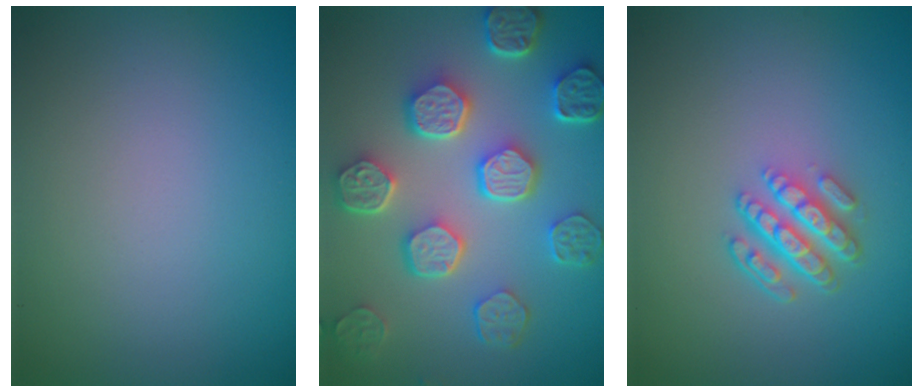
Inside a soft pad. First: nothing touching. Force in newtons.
{"total": 7.6, "press": 5.8, "slide": 4.9}
{"total": 4.3, "press": 3.2, "slide": 2.9}